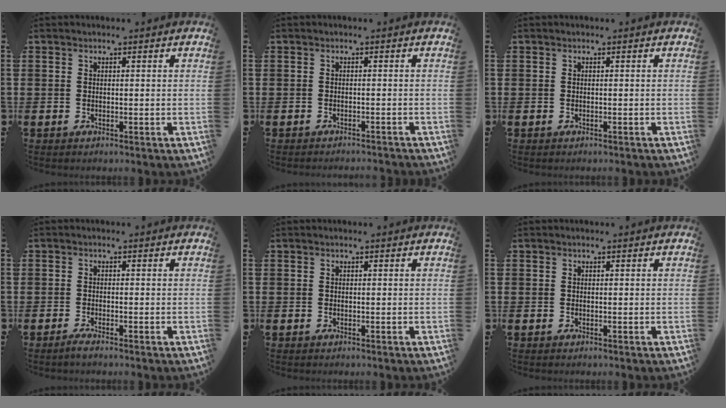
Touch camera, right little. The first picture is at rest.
{"total": 0.8, "force": [-0.8, -0.1, 0.0], "torque": [-0.001, 0.001, -0.016]}
{"total": 0.0}
{"total": 1.1, "force": [-0.7, 0.1, 0.8], "torque": [-0.014, -0.003, -0.013]}
{"total": 0.0}
{"total": 0.0}